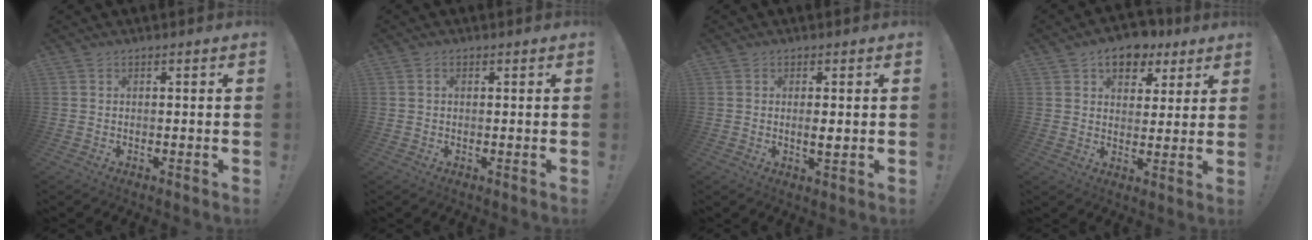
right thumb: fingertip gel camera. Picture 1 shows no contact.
{"total": 0.8, "force": [0.1, 0.6, 0.5], "torque": [-0.015, 0.005, 0.002]}
{"total": 2.7, "force": [0.0, 0.7, 2.6], "torque": [-0.030, -0.006, -0.004]}
{"total": 9.4, "force": [5.5, 6.3, 4.4], "torque": [-0.060, -0.026, 0.103]}